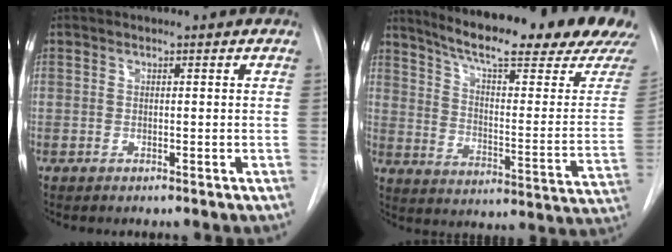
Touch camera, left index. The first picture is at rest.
{"total": 26.3, "force": [22.8, 0.9, 13.1], "torque": [-0.200, -0.090, 0.297]}